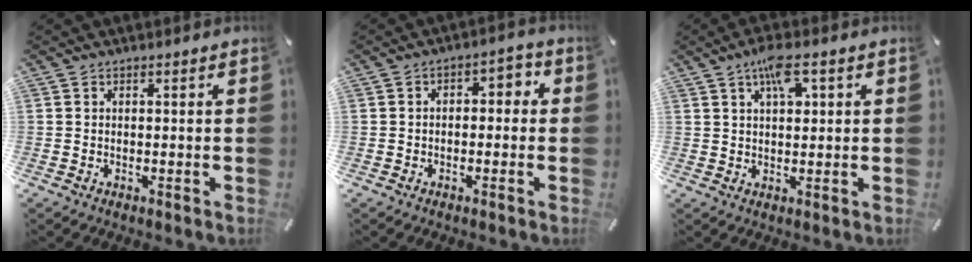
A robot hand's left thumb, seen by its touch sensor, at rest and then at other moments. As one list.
[{"total": 3.3, "force": [-1.9, 1.9, 1.9], "torque": [-0.034, 0.019, -0.041]}, {"total": 6.5, "force": [2.8, 2.9, 5.1], "torque": [-0.083, -0.001, 0.044]}]